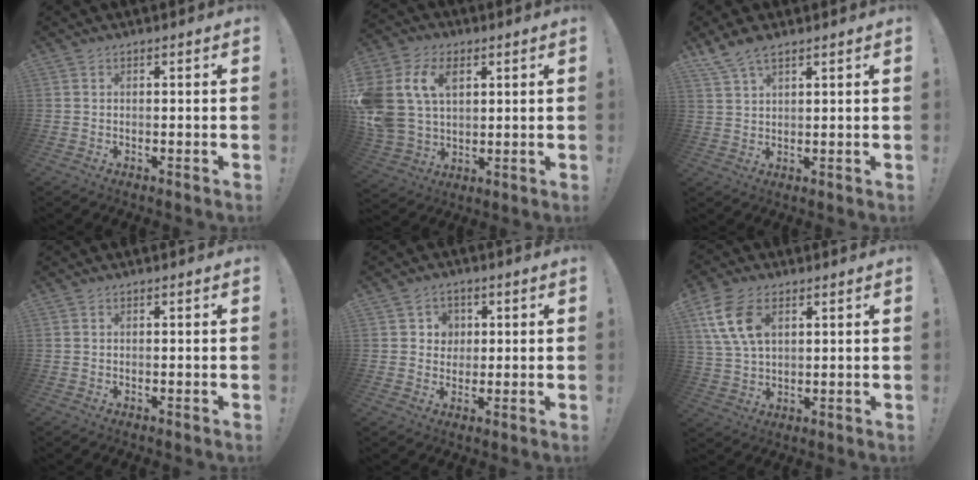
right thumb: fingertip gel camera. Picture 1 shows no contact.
{"total": 17.2, "force": [5.6, 12.5, 10.4], "torque": [-0.229, -0.017, 0.105]}
{"total": 5.6, "force": [4.2, 1.8, 3.2], "torque": [-0.069, -0.015, 0.081]}
{"total": 0.0}
{"total": 4.9, "force": [1.0, 4.7, 0.8], "torque": [-0.021, 0.000, 0.020]}
{"total": 12.3, "force": [4.9, 7.7, 8.3], "torque": [-0.172, -0.002, 0.094]}